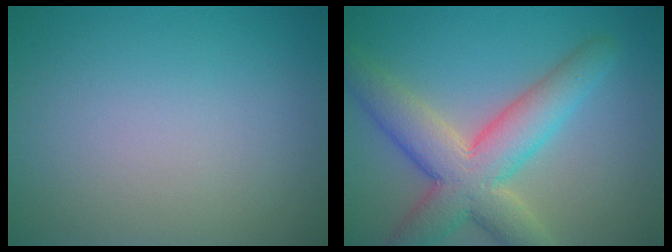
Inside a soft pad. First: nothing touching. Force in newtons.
{"total": 7.9, "press": 7.8, "slide": 0.7}